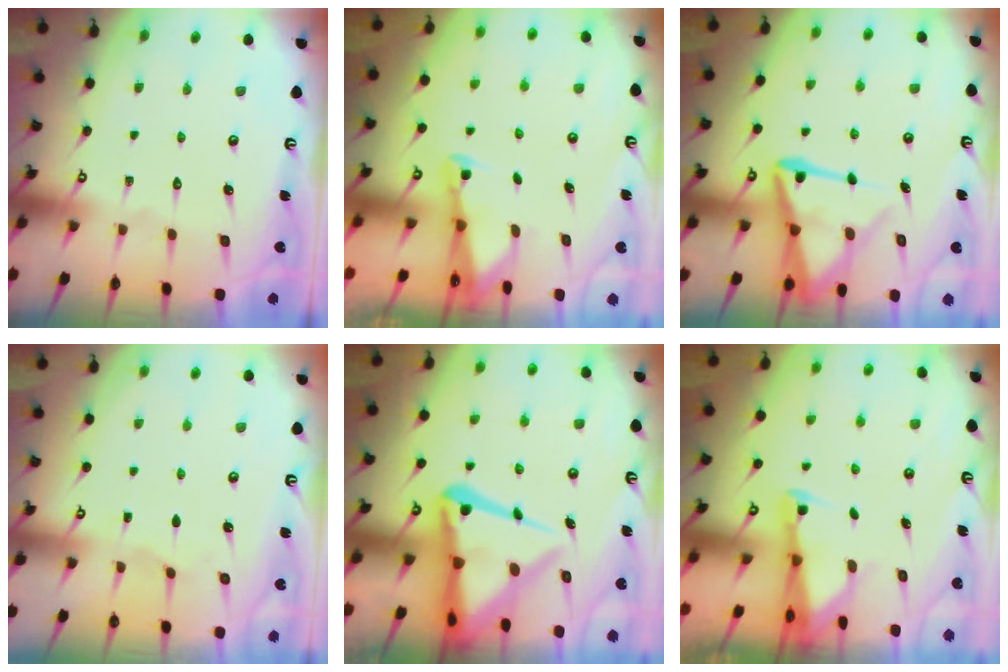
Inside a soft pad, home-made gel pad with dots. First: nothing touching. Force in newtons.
{"total": 2.2, "press": 2.2, "slide": 0.3}
{"total": 13.3, "press": 13.3, "slide": 1.3}
{"total": 1.6, "press": 1.6, "slide": 0.3}
{"total": 15.2, "press": 15.2, "slide": 1.4}
{"total": 2.5, "press": 2.4, "slide": 0.3}